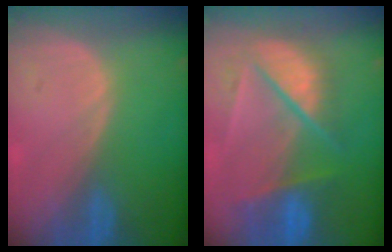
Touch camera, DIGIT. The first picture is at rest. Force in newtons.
{"total": 9.4, "press": 8.2, "slide": 4.5}